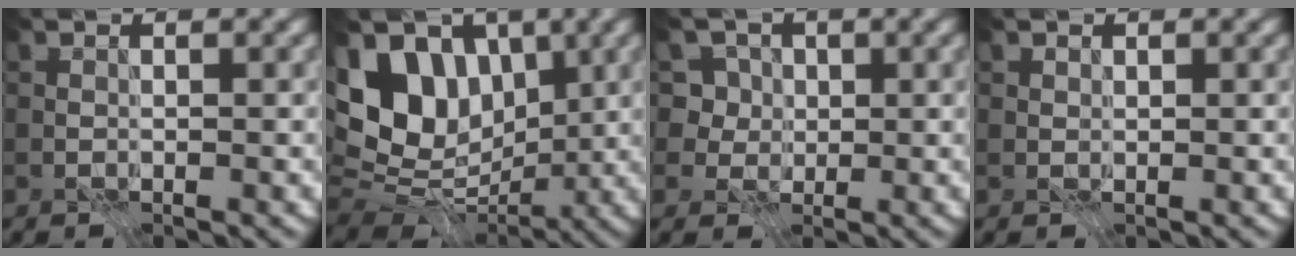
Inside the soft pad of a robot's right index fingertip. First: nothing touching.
{"total": 9.7, "force": [2.2, 6.9, 6.4], "torque": [-0.105, -0.005, 0.031]}
{"total": 5.9, "force": [2.5, 4.9, 2.0], "torque": [-0.018, 0.010, 0.024]}
{"total": 0.5, "force": [0.4, 0.4, 0.1], "torque": [-0.001, -0.001, 0.007]}